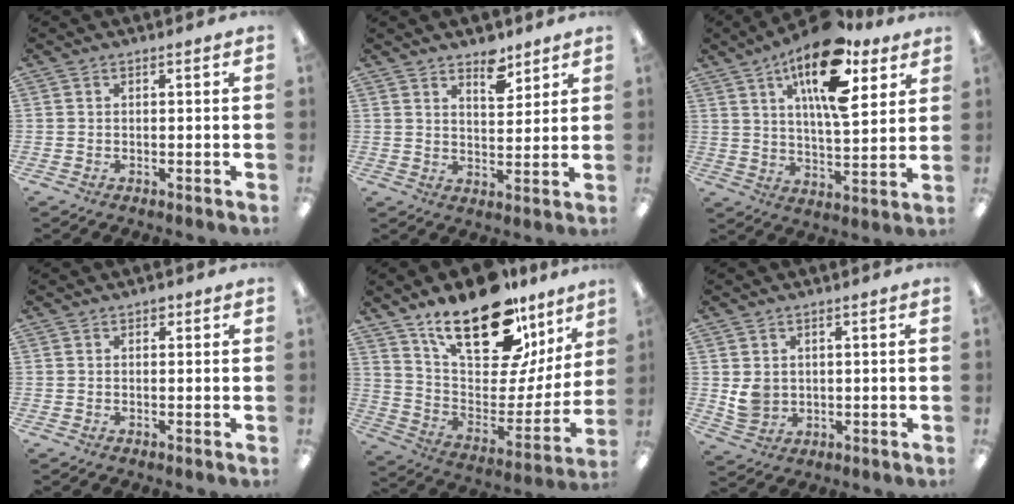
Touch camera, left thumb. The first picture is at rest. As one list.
[{"total": 6.3, "force": [5.0, 2.9, 2.5], "torque": [-0.013, -0.035, 0.083]}, {"total": 19.0, "force": [10.9, 7.5, 13.7], "torque": [-0.218, -0.046, 0.175]}, {"total": 1.2, "force": [0.7, 0.8, 0.6], "torque": [-0.005, 0.001, 0.010]}, {"total": 25.3, "force": [17.5, 10.8, 14.8], "torque": [-0.223, -0.118, 0.304]}, {"total": 4.5, "force": [1.3, 4.0, 1.7], "torque": [-0.022, 0.002, 0.026]}]